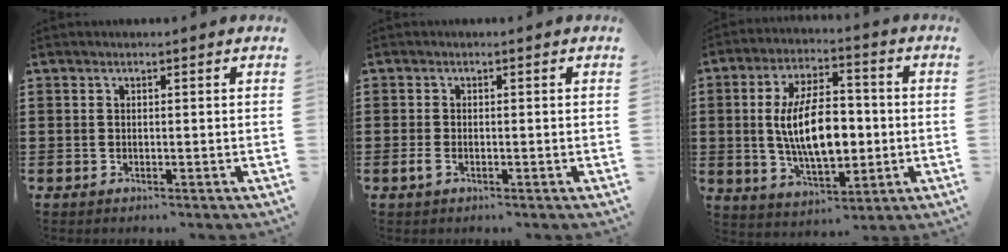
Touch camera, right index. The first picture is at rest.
{"total": 1.1, "force": [-0.5, 0.4, 0.9], "torque": [-0.025, -0.006, -0.011]}
{"total": 11.9, "force": [-0.3, 5.8, 10.3], "torque": [-0.190, -0.004, -0.012]}